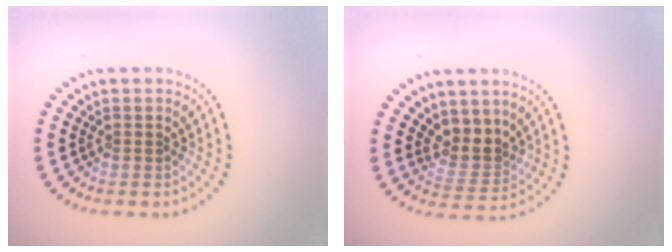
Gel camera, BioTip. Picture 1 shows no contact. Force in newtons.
{"total": 3.0, "press": 2.4, "slide": 1.8}